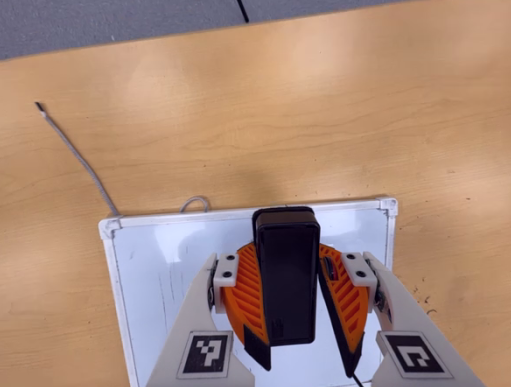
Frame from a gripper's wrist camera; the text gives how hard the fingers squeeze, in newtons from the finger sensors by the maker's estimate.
{"total": 8.2, "left": 8.7, "right": 7.6}